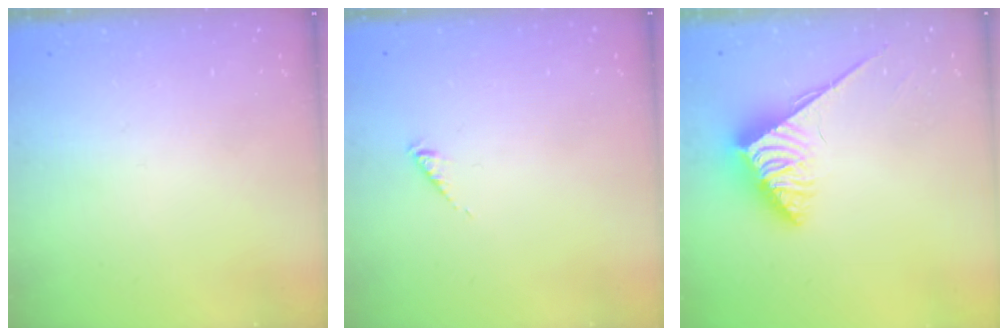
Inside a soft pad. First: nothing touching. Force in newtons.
{"total": 1.0, "press": 1.0, "slide": 0.3}
{"total": 3.8, "press": 3.7, "slide": 0.6}